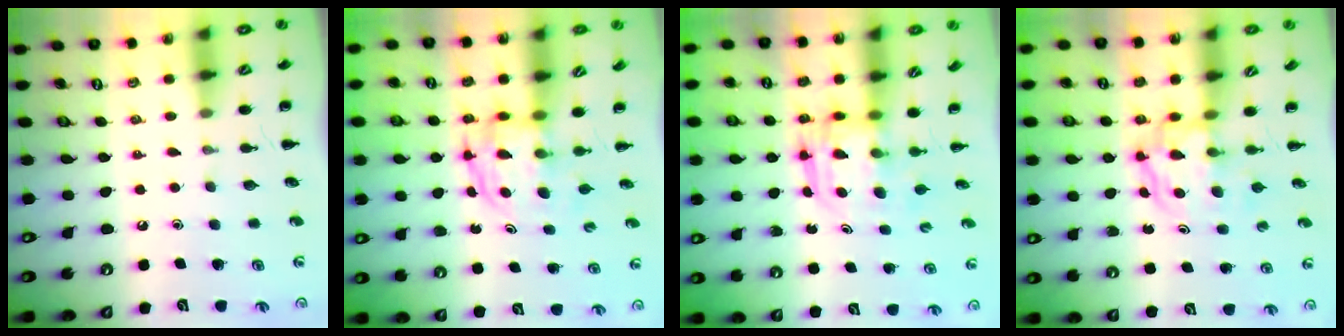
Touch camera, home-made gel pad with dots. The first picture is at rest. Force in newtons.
{"total": 3.7, "press": 3.7, "slide": 0.3}
{"total": 3.1, "press": 3.1, "slide": 0.2}
{"total": 3.8, "press": 3.8, "slide": 0.5}